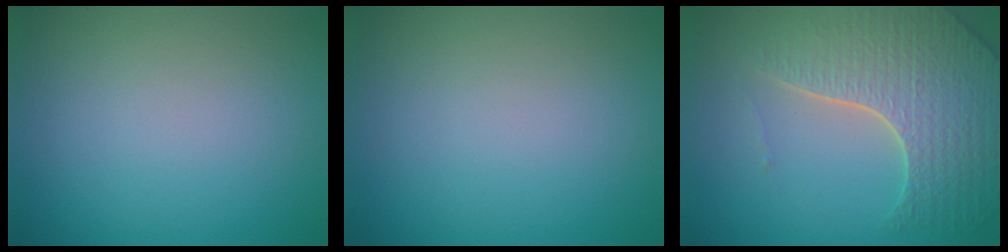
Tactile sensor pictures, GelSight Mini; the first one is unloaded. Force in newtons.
{"total": 0.0}
{"total": 7.3, "press": 5.3, "slide": 5.0}